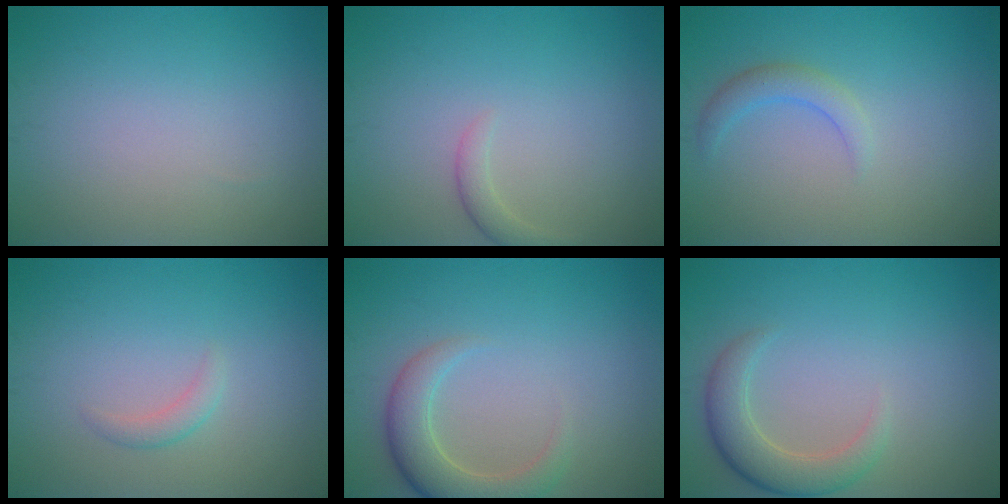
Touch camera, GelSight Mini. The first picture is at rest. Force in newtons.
{"total": 1.4, "press": 1.4, "slide": 0.1}
{"total": 1.9, "press": 1.9, "slide": 0.2}
{"total": 1.2, "press": 1.2, "slide": 0.0}
{"total": 4.2, "press": 4.2, "slide": 0.5}
{"total": 3.7, "press": 3.7, "slide": 0.2}